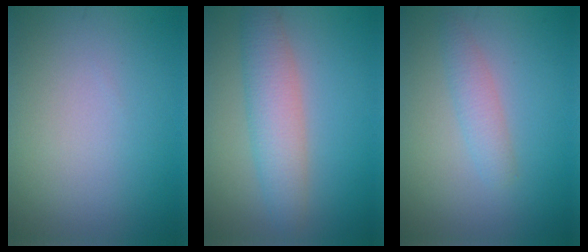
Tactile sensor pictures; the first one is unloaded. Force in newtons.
{"total": 4.3, "press": 4.3, "slide": 0.1}
{"total": 1.9, "press": 1.9, "slide": 0.1}